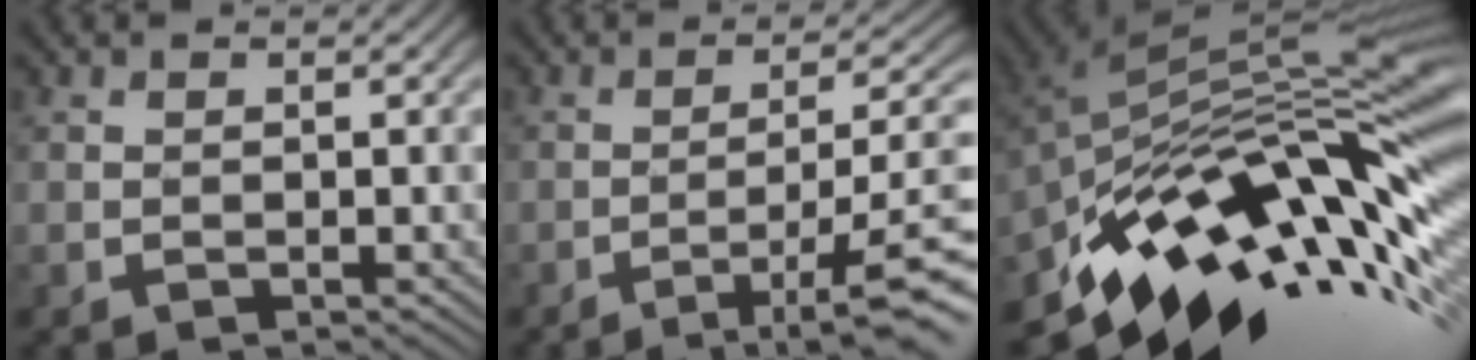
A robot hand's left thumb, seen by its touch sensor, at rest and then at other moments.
{"total": 9.5, "force": [-4.0, 1.7, 8.4], "torque": [-0.130, 0.005, -0.054]}
{"total": 15.6, "force": [-6.0, 6.8, 12.8], "torque": [-0.228, 0.001, -0.117]}